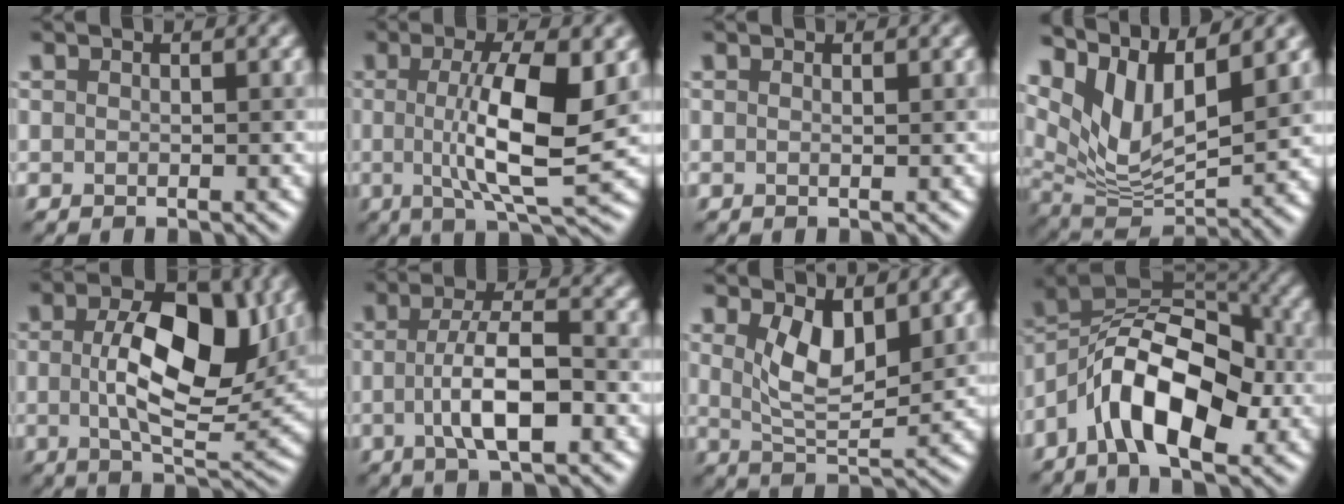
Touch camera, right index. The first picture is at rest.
{"total": 8.6, "force": [0.4, 2.0, 8.4], "torque": [-0.133, -0.009, 0.010]}
{"total": 0.0}
{"total": 9.1, "force": [5.2, 3.1, 6.7], "torque": [-0.139, -0.003, 0.101]}
{"total": 9.8, "force": [1.4, 4.7, 8.4], "torque": [-0.140, 0.002, 0.020]}
{"total": 5.7, "force": [-0.9, 1.6, 5.4], "torque": [-0.099, 0.003, -0.020]}
{"total": 4.6, "force": [2.0, 1.9, 3.6], "torque": [-0.076, -0.009, 0.042]}
{"total": 9.8, "force": [-3.9, 4.3, 7.9], "torque": [-0.131, 0.019, -0.081]}